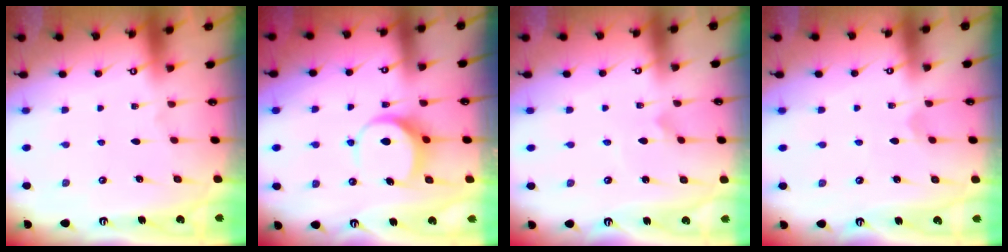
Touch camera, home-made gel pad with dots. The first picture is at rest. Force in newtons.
{"total": 7.4, "press": 7.4, "slide": 1.1}
{"total": 1.7, "press": 1.7, "slide": 0.1}
{"total": 1.6, "press": 1.6, "slide": 0.1}